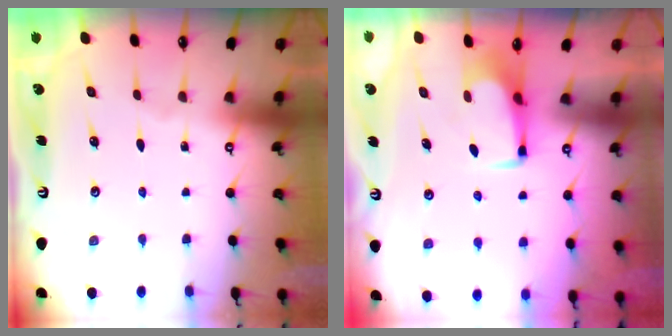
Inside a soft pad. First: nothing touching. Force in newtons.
{"total": 1.8, "press": 1.6, "slide": 0.6}